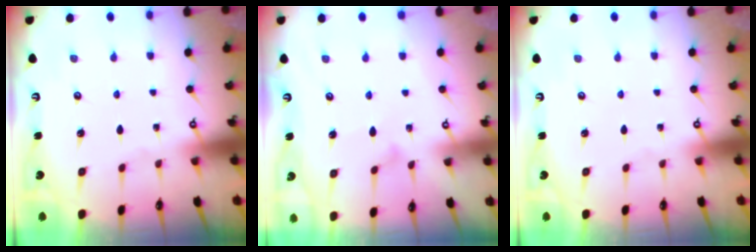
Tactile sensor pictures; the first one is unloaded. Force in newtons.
{"total": 7.5, "press": 7.5, "slide": 0.4}
{"total": 0.0}